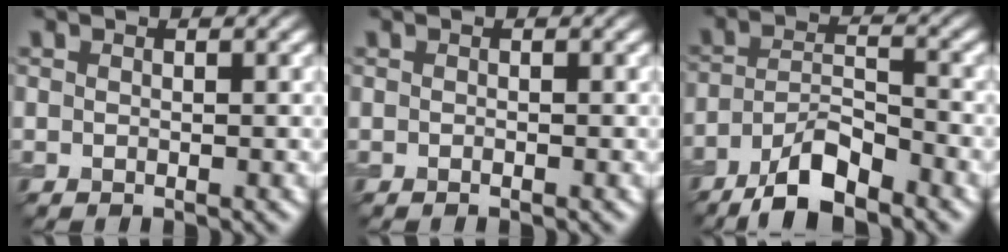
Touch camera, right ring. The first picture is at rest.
{"total": 0.0}
{"total": 6.4, "force": [-4.8, 1.8, 3.9], "torque": [-0.067, 0.003, -0.090]}